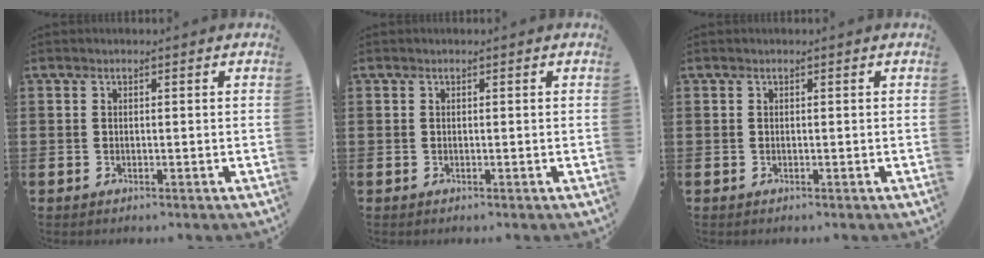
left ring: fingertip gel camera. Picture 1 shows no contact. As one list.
[{"total": 0.0}, {"total": 0.0}]